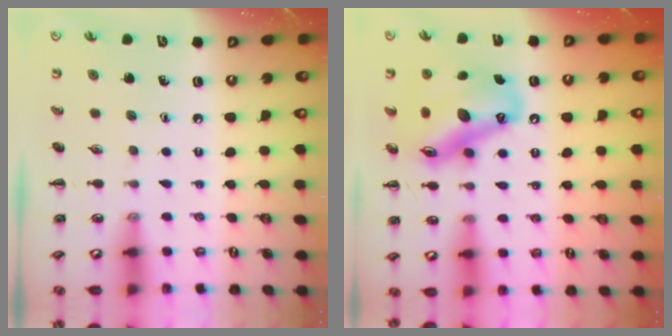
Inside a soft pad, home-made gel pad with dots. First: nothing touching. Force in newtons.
{"total": 16.9, "press": 16.1, "slide": 5.2}